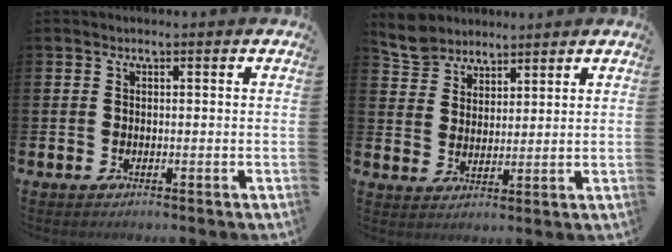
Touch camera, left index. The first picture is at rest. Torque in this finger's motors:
{"motor_torque": [0.96, -0.89, 0.07, 0.00]}